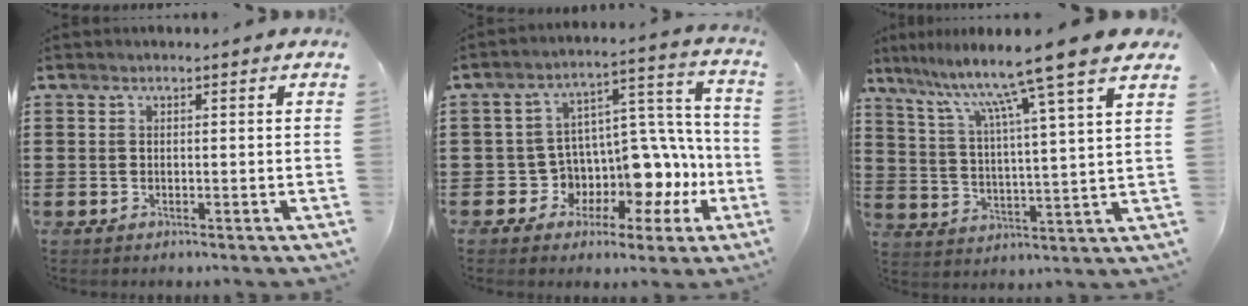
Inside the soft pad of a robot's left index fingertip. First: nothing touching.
{"total": 8.0, "force": [-1.0, 7.0, 3.9], "torque": [-0.086, -0.030, -0.004]}
{"total": 11.2, "force": [8.8, -1.1, 6.8], "torque": [-0.158, -0.052, 0.133]}